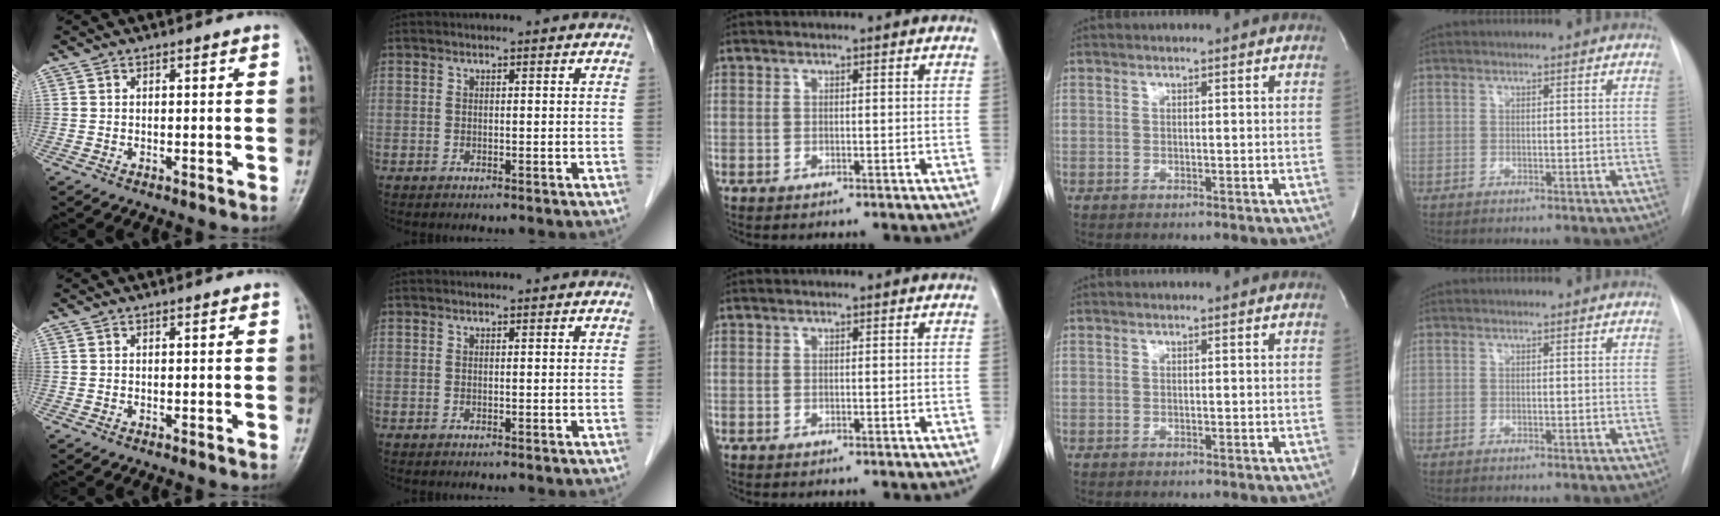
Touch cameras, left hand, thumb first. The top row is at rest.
{}